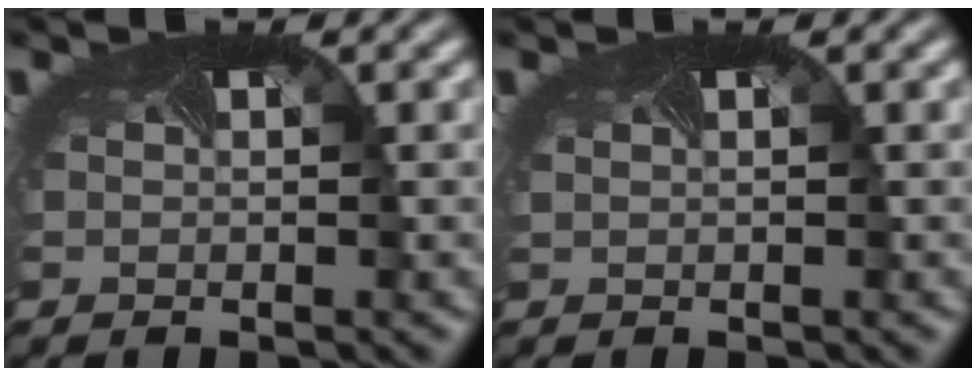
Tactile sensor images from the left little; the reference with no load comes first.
{"total": 0.6, "force": [0.4, 0.4, 0.3], "torque": [-0.010, 0.007, 0.003]}